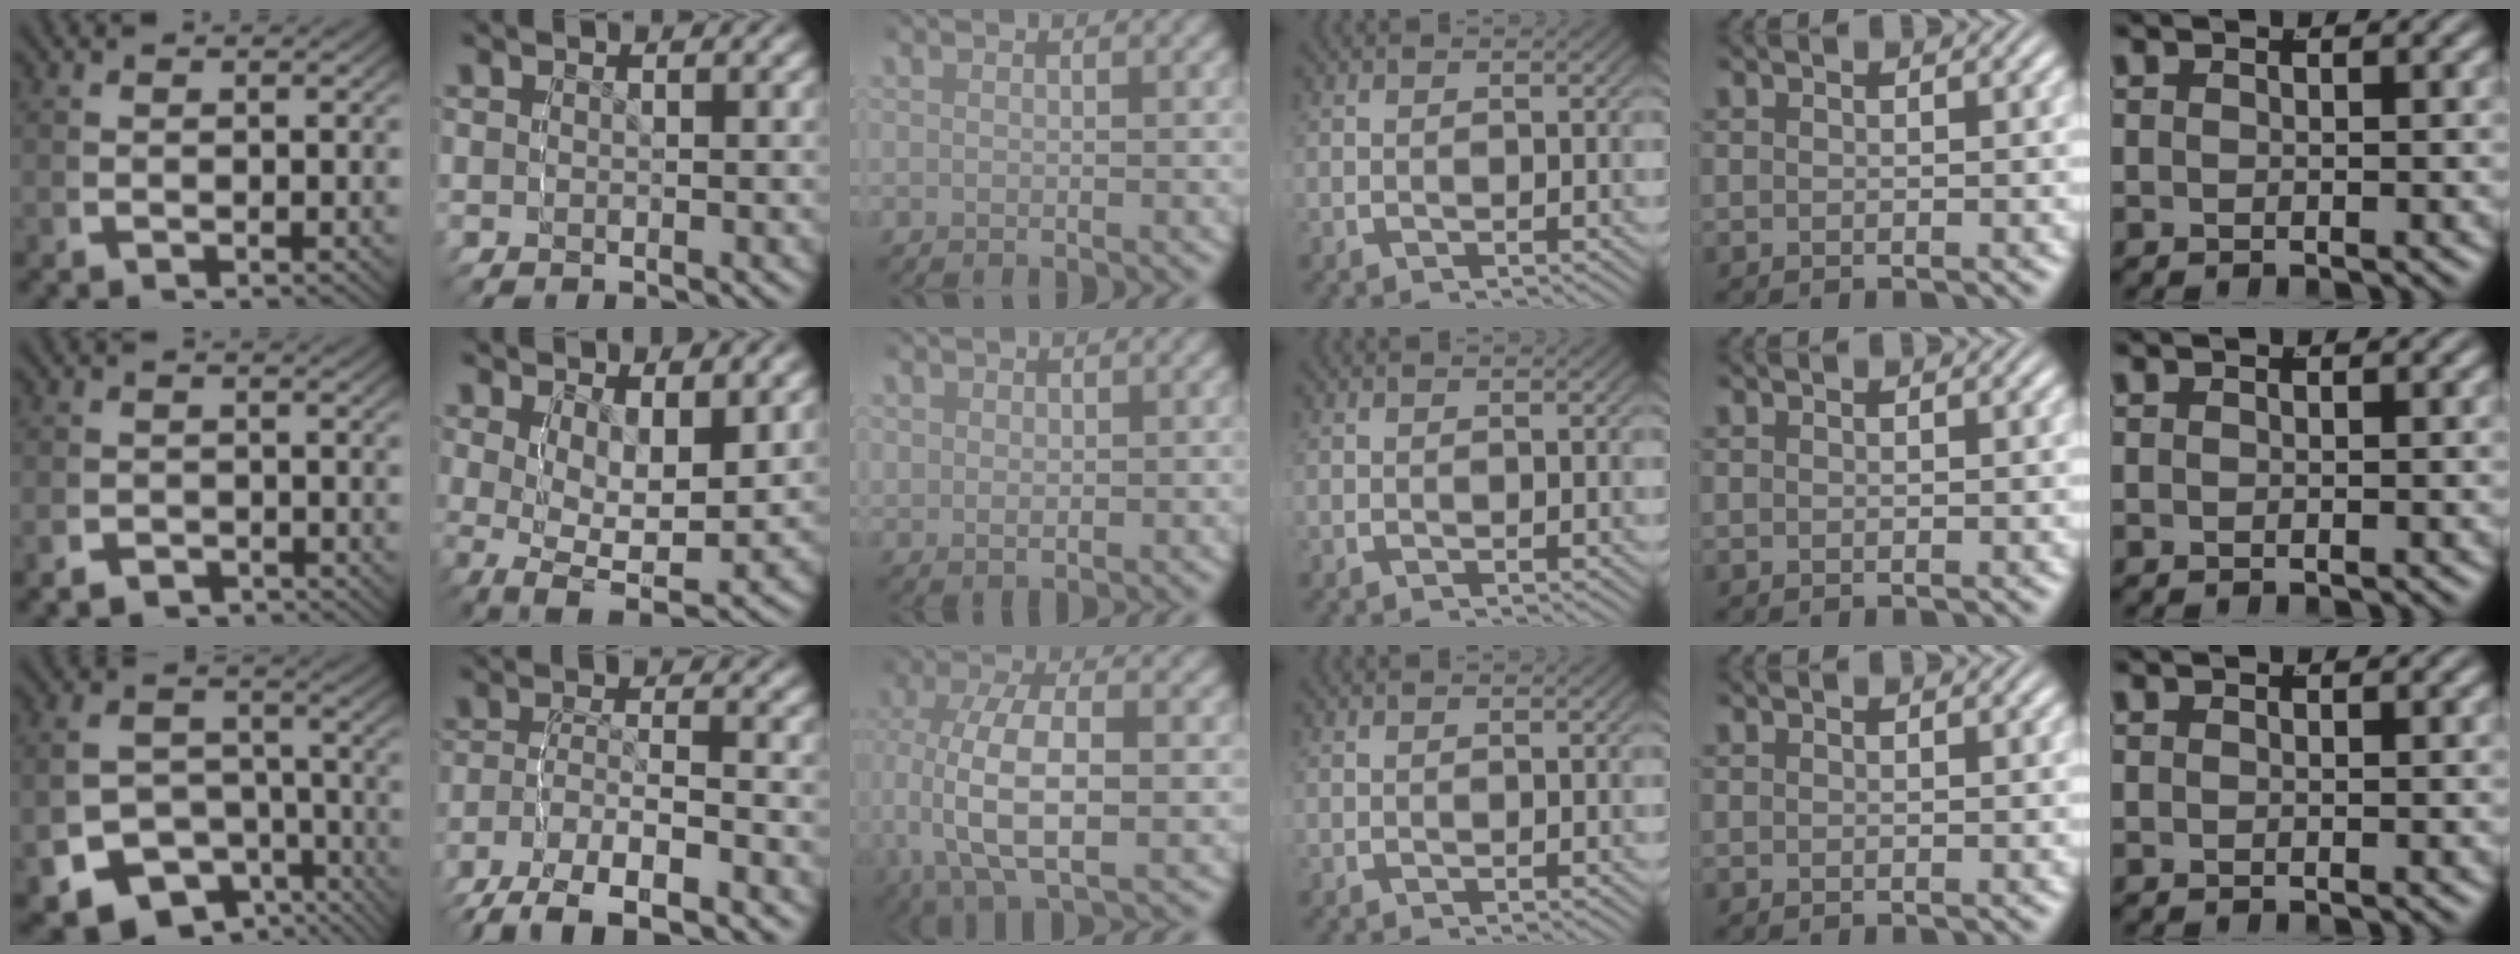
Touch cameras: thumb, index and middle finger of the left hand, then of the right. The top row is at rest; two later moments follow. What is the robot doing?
{"motion": "grasp_and_lifting", "object": "cloth"}